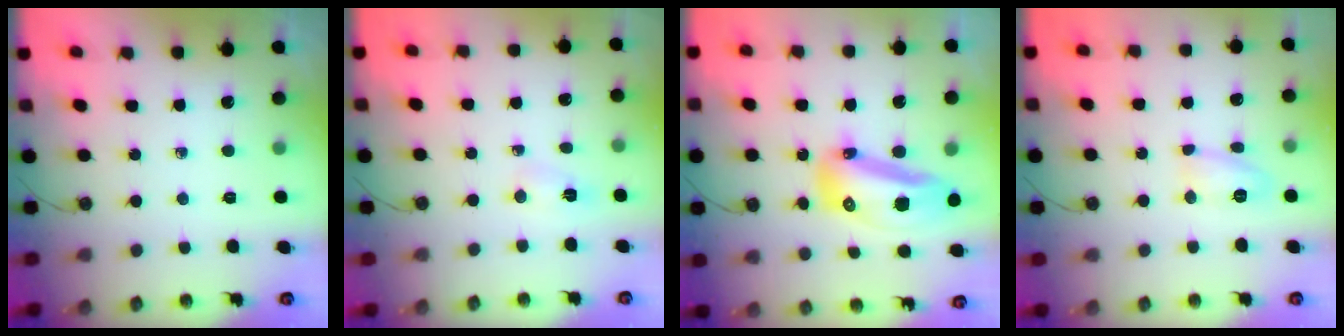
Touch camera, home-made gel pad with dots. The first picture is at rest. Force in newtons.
{"total": 2.4, "press": 2.4, "slide": 0.3}
{"total": 14.7, "press": 14.6, "slide": 1.7}
{"total": 8.9, "press": 7.6, "slide": 4.5}